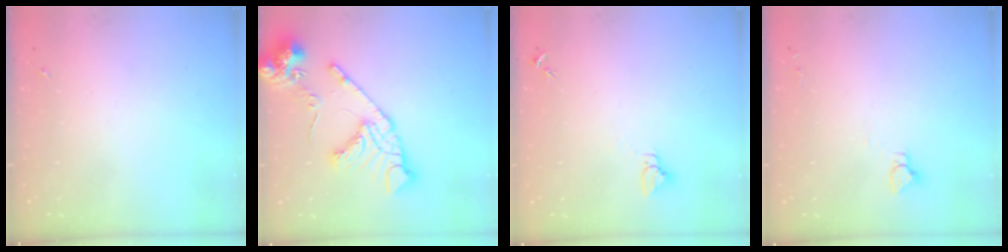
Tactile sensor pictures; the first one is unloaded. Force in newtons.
{"total": 18.2, "press": 18.0, "slide": 2.5}
{"total": 3.0, "press": 3.0, "slide": 0.1}
{"total": 3.3, "press": 3.3, "slide": 0.2}